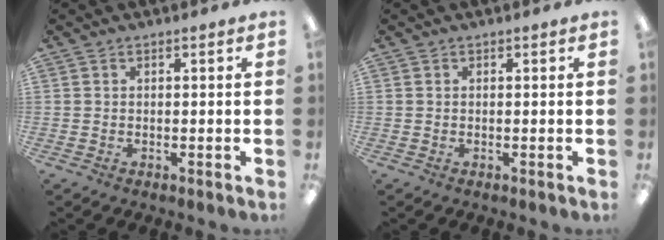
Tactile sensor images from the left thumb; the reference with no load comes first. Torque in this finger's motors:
{"motor_torque": [-0.02, -0.01, 0.00, 0.00, 0.00]}